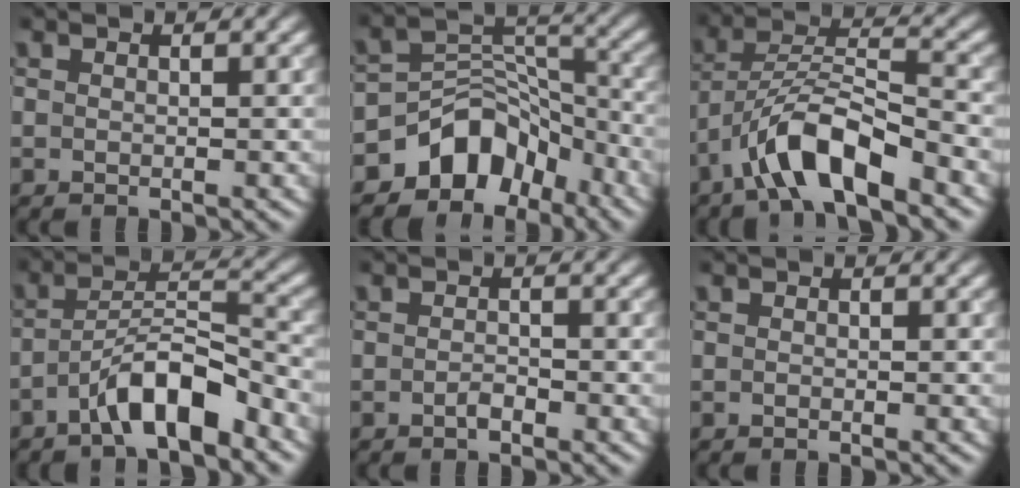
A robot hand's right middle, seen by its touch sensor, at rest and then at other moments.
{"total": 7.0, "force": [-4.9, 4.5, 2.3], "torque": [-0.011, -0.001, -0.089]}
{"total": 7.0, "force": [-4.4, 1.9, 5.1], "torque": [-0.093, 0.012, -0.084]}
{"total": 6.0, "force": [-3.6, 1.7, 4.4], "torque": [-0.076, 0.013, -0.065]}
{"total": 1.0, "force": [-0.6, 0.4, 0.7], "torque": [-0.015, 0.001, -0.011]}
{"total": 0.0}